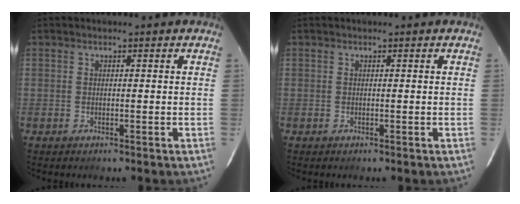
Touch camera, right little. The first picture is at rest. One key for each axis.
{"total": 0.0}